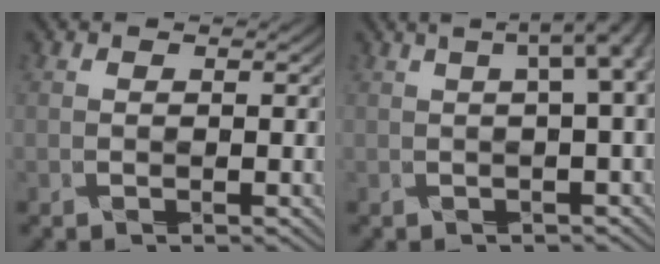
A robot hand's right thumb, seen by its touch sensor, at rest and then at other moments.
{"total": 6.1, "force": [1.2, 1.4, 5.8], "torque": [-0.101, 0.004, 0.024]}